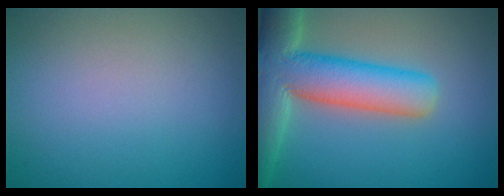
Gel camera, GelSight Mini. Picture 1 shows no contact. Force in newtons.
{"total": 10.4, "press": 10.4, "slide": 0.8}